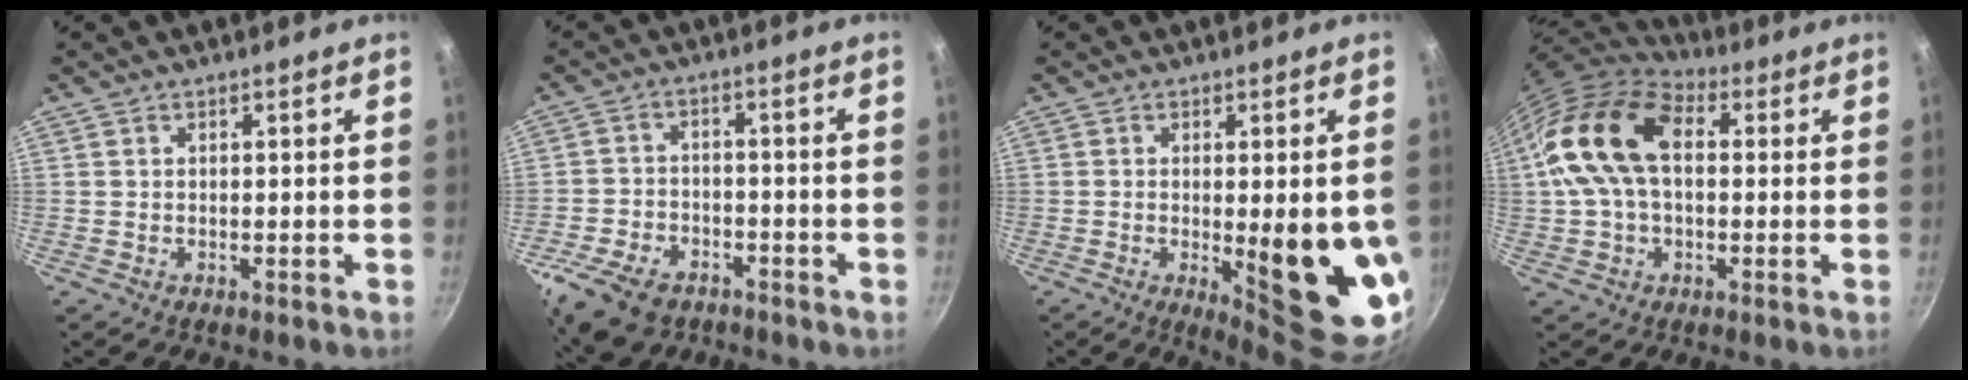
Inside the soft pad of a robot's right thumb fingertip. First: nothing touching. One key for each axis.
{"total": 12.4, "fx": -7.2, "fy": 7.7, "fz": 6.5, "tx": -0.121, "ty": 0.028, "tz": -0.129}
{"total": 14.7, "fx": -2.1, "fy": 4.0, "fz": 14.0, "tx": -0.166, "ty": -0.013, "tz": -0.013}
{"total": 17.2, "fx": 2.2, "fy": 11.1, "fz": 12.9, "tx": -0.229, "ty": 0.030, "tz": 0.022}